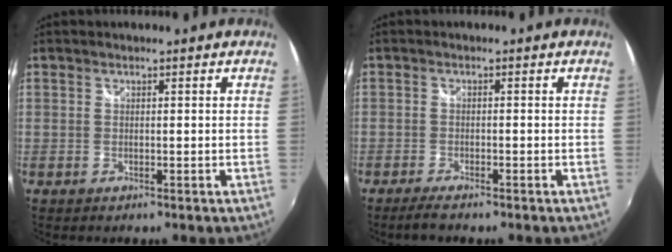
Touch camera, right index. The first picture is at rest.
{"total": 3.3, "force": [-2.8, 0.6, 1.8], "torque": [-0.046, -0.010, -0.052]}